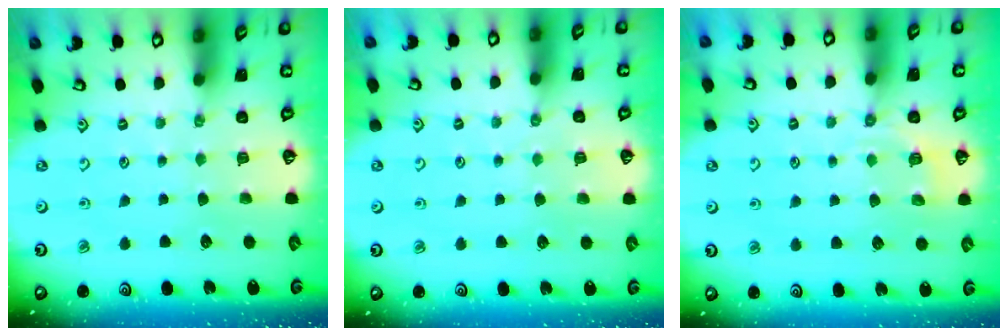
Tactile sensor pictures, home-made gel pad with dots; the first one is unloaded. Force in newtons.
{"total": 2.5, "press": 2.4, "slide": 0.4}
{"total": 4.6, "press": 4.3, "slide": 1.6}